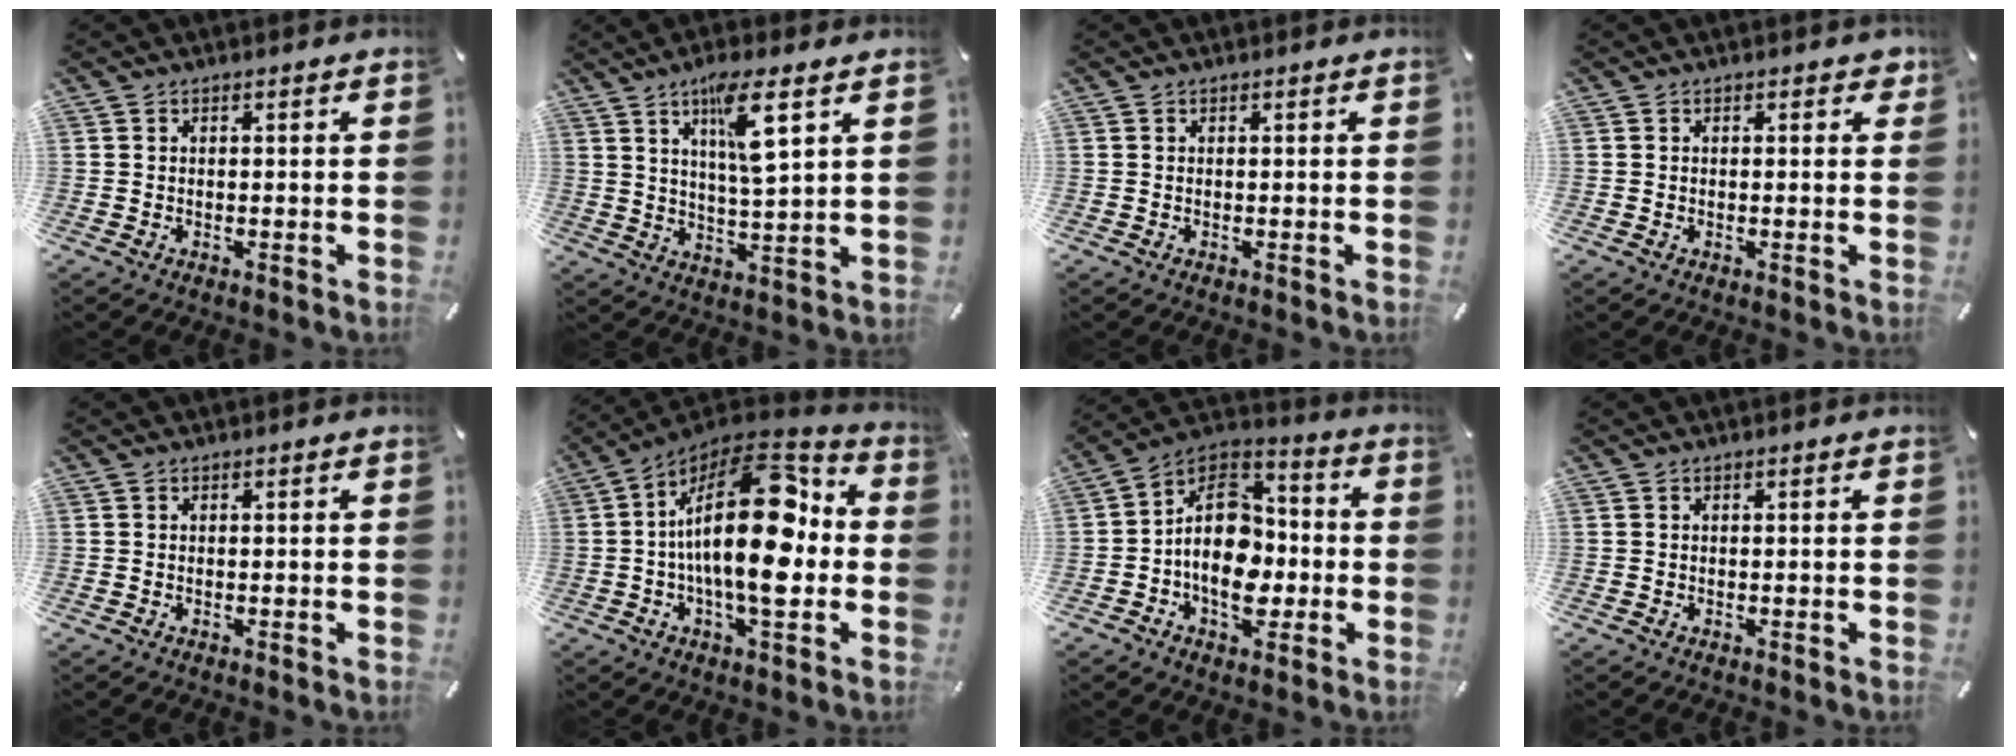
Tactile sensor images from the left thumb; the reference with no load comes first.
{"total": 9.8, "force": [4.9, 1.5, 8.3], "torque": [-0.148, -0.015, 0.079]}
{"total": 0.0}
{"total": 1.3, "force": [0.3, 0.9, 0.9], "torque": [-0.004, -0.001, 0.000]}
{"total": 0.0}
{"total": 25.3, "force": [0.7, 11.4, 22.6], "torque": [-0.400, -0.016, 0.007]}
{"total": 15.8, "force": [-2.8, 11.4, 10.5], "torque": [-0.190, 0.011, -0.053]}
{"total": 0.0}